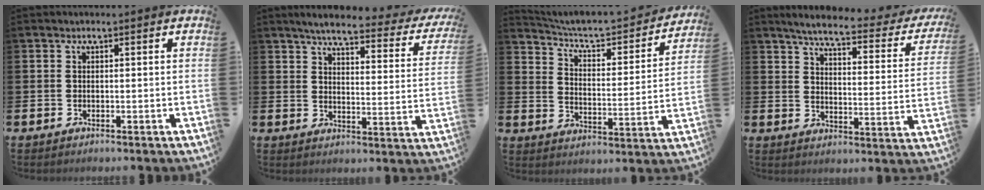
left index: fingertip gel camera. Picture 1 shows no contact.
{"total": 5.1, "force": [4.2, 1.1, 2.7], "torque": [-0.059, -0.034, 0.060]}
{"total": 6.2, "force": [5.6, 1.7, 2.2], "torque": [-0.077, -0.038, 0.090]}
{"total": 5.4, "force": [4.5, 0.8, 2.9], "torque": [-0.071, -0.034, 0.065]}